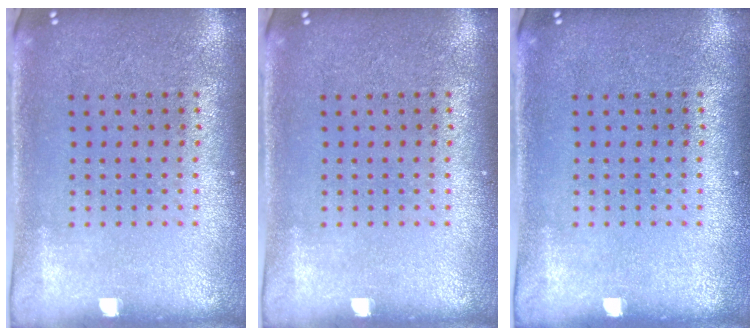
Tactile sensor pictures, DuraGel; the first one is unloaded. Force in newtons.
{"total": 0.0}
{"total": 0.0}